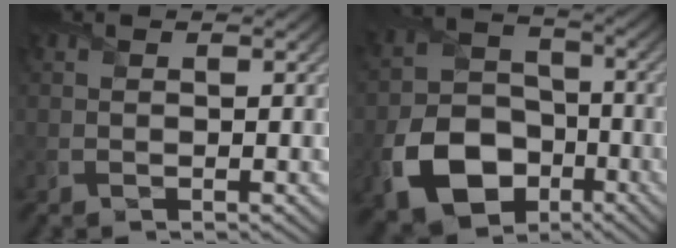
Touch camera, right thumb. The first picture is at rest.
{"total": 12.2, "force": [-5.5, 8.7, 6.6], "torque": [-0.152, -0.029, -0.109]}